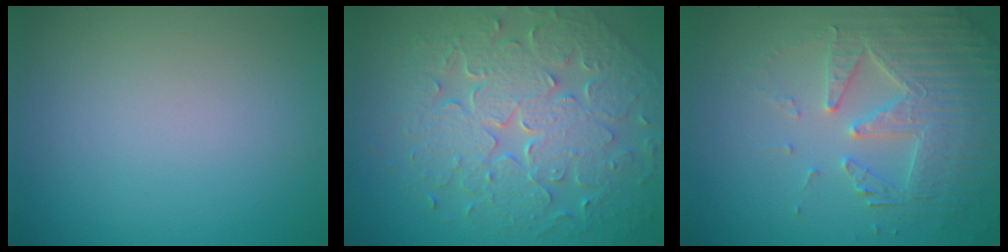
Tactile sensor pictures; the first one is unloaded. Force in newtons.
{"total": 8.7, "press": 6.3, "slide": 6.1}
{"total": 4.8, "press": 4.4, "slide": 2.0}